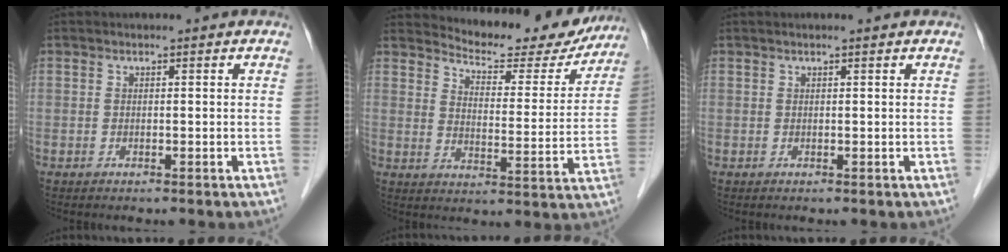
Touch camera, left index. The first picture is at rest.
{"total": 15.5, "force": [14.6, 3.7, 3.6], "torque": [-0.041, -0.022, 0.178]}
{"total": 0.9, "force": [0.7, -0.1, 0.5], "torque": [-0.011, 0.009, 0.015]}